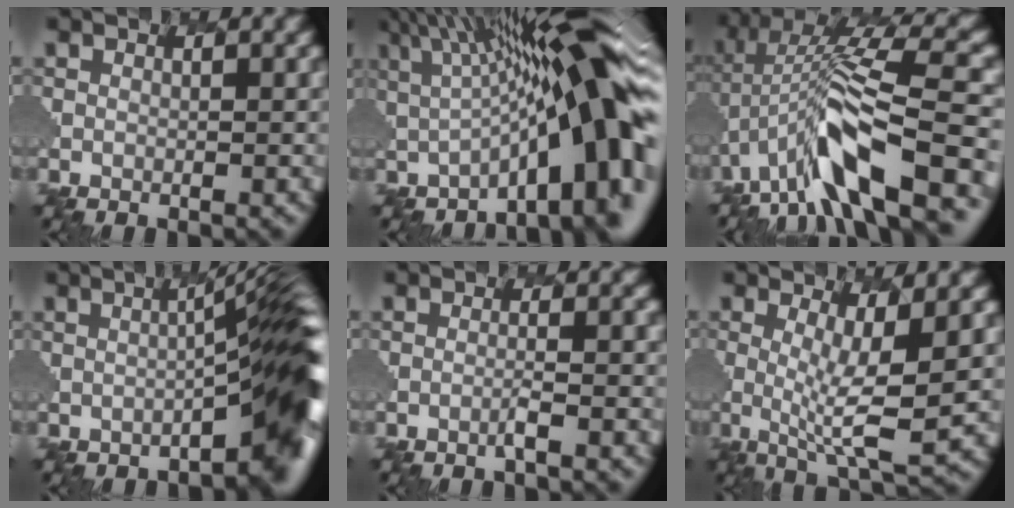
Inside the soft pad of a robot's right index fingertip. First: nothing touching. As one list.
[{"total": 8.8, "force": [1.3, 0.7, 8.7], "torque": [-0.122, 0.046, -0.016]}, {"total": 6.9, "force": [-2.9, 1.8, 6.0], "torque": [-0.137, 0.041, -0.079]}, {"total": 6.7, "force": [-0.6, 0.2, 6.7], "torque": [-0.074, 0.025, -0.036]}, {"total": 2.1, "force": [-0.5, -1.6, -1.3], "torque": [-0.006, 0.019, -0.034]}, {"total": 3.2, "force": [1.3, -0.9, 2.8], "torque": [-0.069, 0.013, -0.010]}]